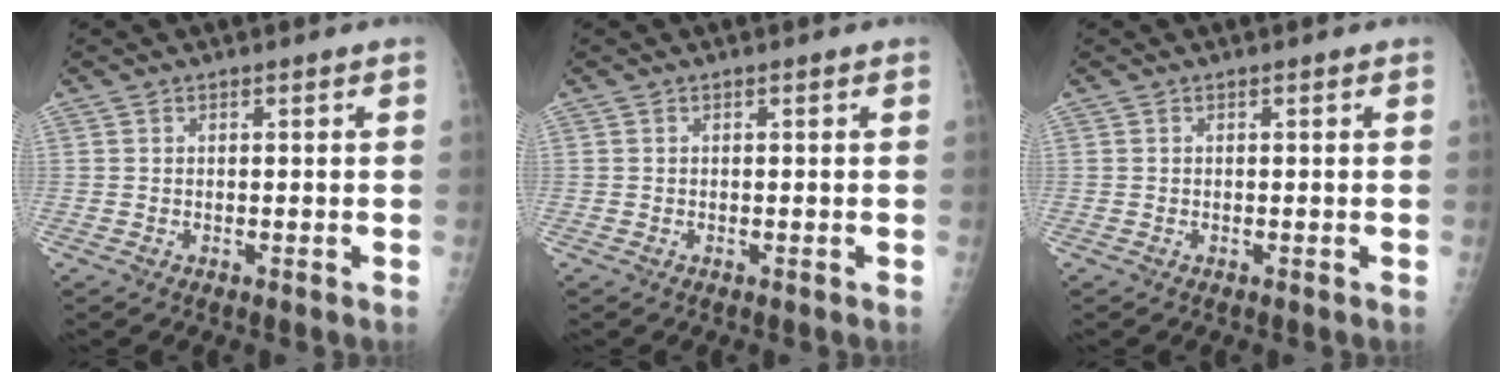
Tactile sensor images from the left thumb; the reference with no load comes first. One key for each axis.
{"total": 0.0}
{"total": 0.0}